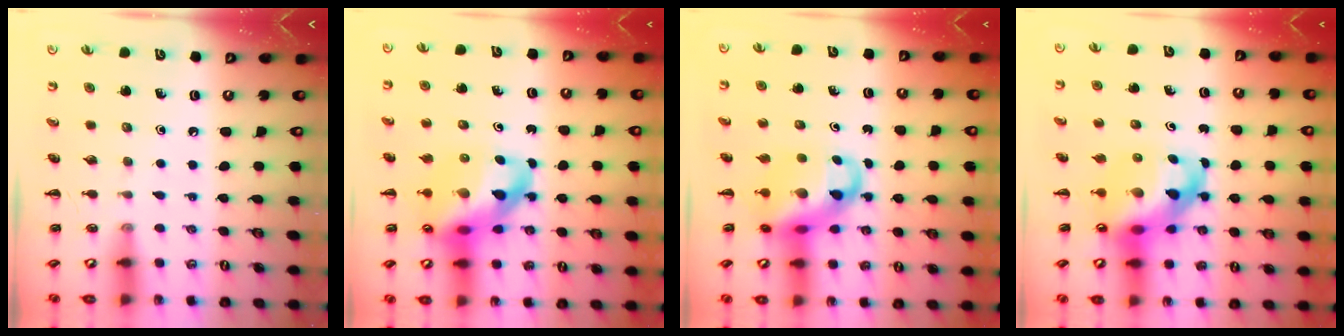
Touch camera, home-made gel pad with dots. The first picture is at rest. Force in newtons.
{"total": 18.0, "press": 17.3, "slide": 4.8}
{"total": 11.6, "press": 11.2, "slide": 2.9}
{"total": 13.1, "press": 12.6, "slide": 3.5}